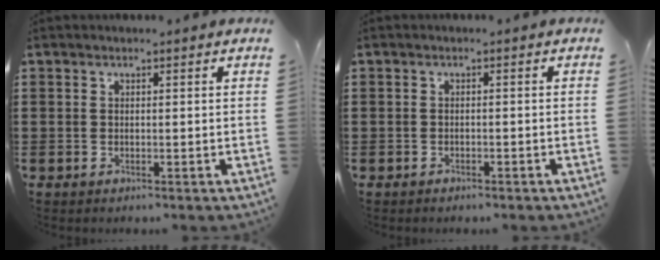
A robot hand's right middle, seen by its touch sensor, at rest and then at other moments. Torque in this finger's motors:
{"motor_torque": [-0.30, 0.06, 0.04, -0.01]}